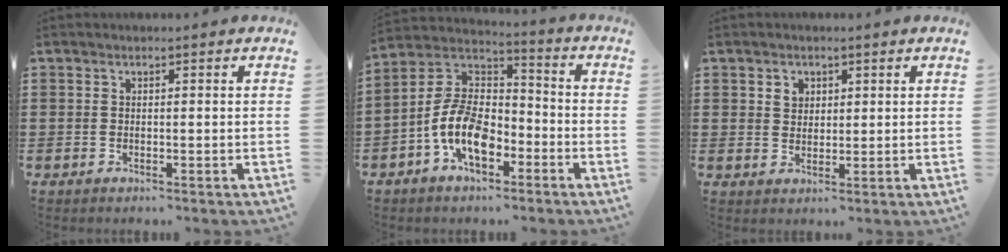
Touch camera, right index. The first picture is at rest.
{"total": 10.3, "force": [-4.3, 5.6, 7.5], "torque": [-0.184, -0.009, -0.090]}
{"total": 2.1, "force": [1.0, 1.8, 0.6], "torque": [-0.019, 0.009, 0.019]}